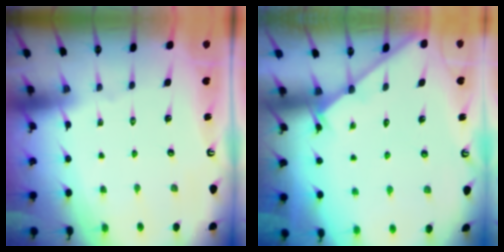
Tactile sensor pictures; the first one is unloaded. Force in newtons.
{"total": 2.6, "press": 2.5, "slide": 0.4}